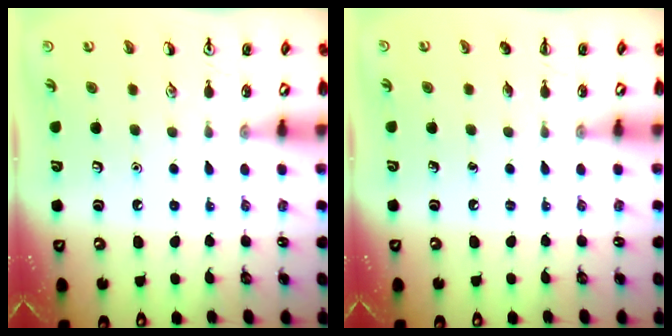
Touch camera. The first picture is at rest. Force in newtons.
{"total": 0.0}